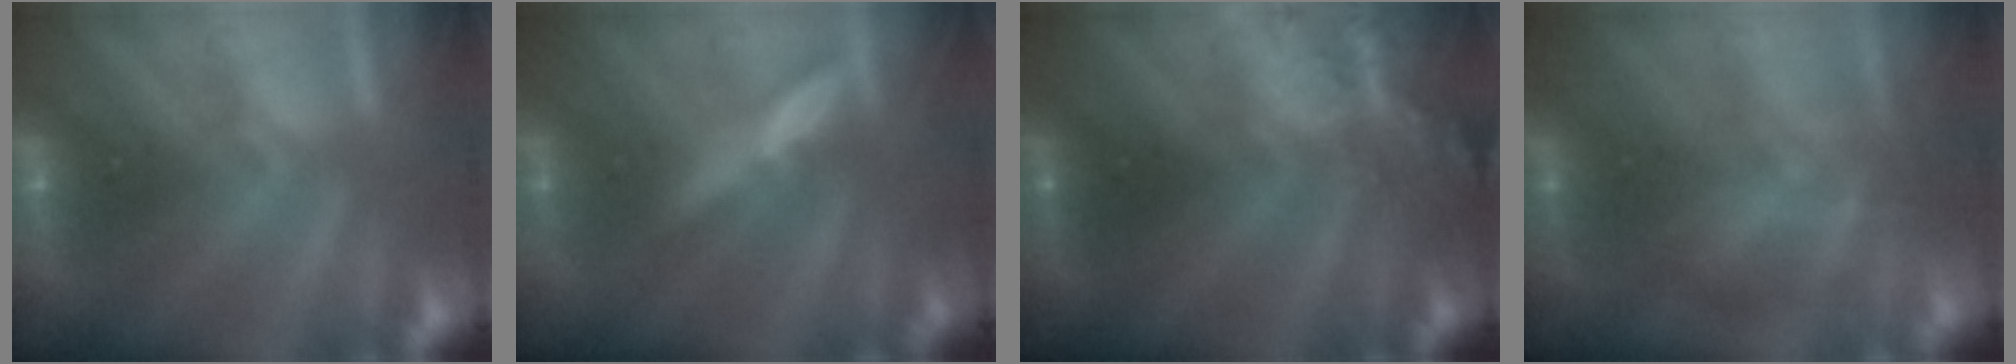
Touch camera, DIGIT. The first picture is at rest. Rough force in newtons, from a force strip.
{"total": 2.4}
{"total": 3.6}
{"total": 2.9}